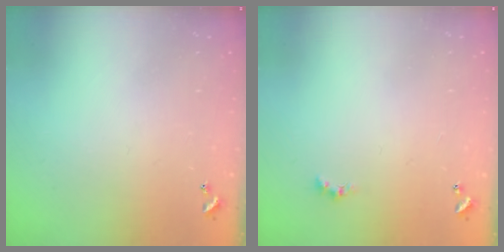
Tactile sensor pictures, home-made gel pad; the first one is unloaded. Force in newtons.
{"total": 0.0}